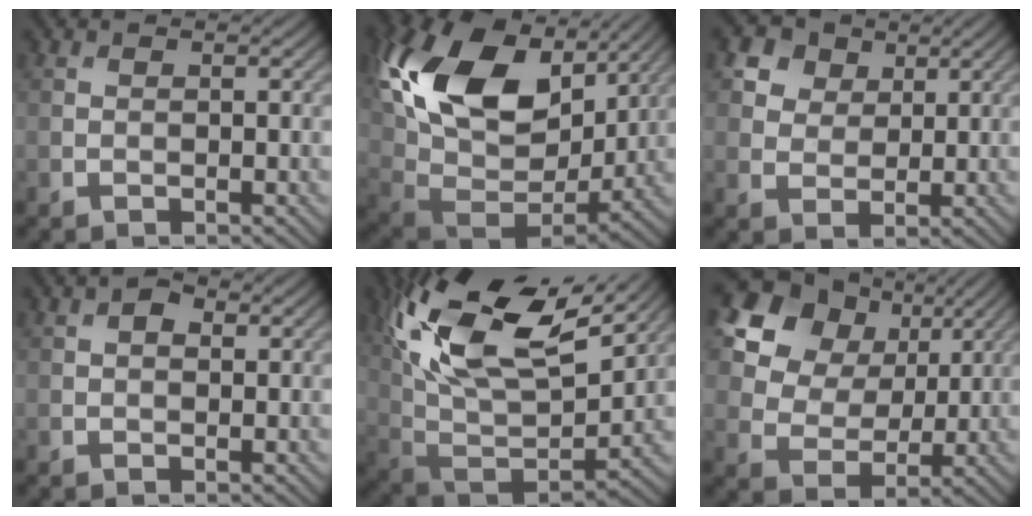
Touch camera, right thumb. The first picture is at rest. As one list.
[{"total": 20.0, "force": [7.4, 12.7, 13.5], "torque": [-0.300, 0.014, 0.151]}, {"total": 6.7, "force": [3.9, 4.7, 2.9], "torque": [-0.097, -0.007, 0.073]}, {"total": 1.7, "force": [0.6, 1.0, 1.2], "torque": [-0.020, 0.004, 0.008]}, {"total": 18.3, "force": [9.7, 8.7, 13.0], "torque": [-0.294, 0.032, 0.170]}, {"total": 13.8, "force": [7.0, 9.8, 6.9], "torque": [-0.177, 0.041, 0.117]}]